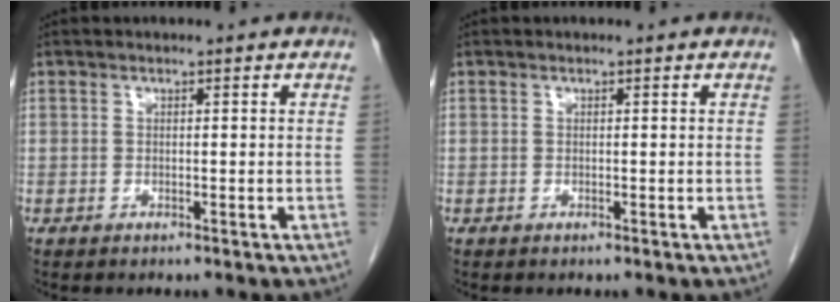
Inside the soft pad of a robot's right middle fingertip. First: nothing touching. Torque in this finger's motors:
{"motor_torque": [-0.04, 0.01, 0.00, 0.00]}